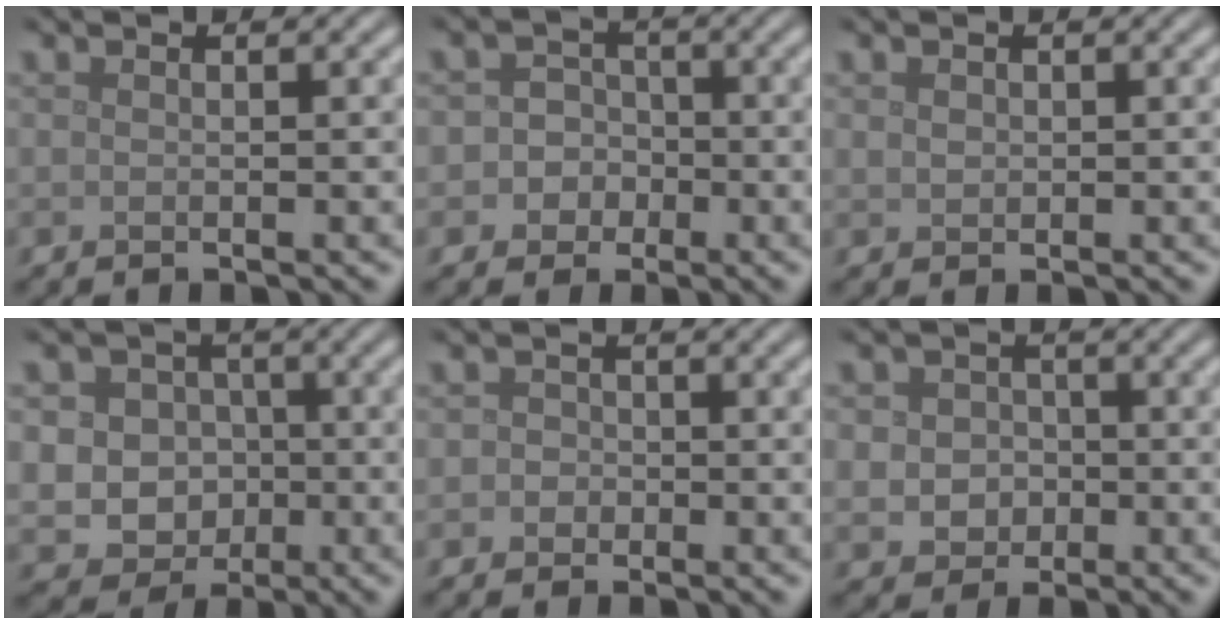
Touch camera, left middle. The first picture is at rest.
{"total": 3.4, "force": [-0.8, 3.2, 0.8], "torque": [0.015, 0.012, -0.030]}
{"total": 0.7, "force": [0.3, 0.6, 0.3], "torque": [-0.006, -0.001, 0.007]}
{"total": 7.3, "force": [-0.4, 6.6, 2.9], "torque": [-0.046, 0.028, -0.042]}
{"total": 1.6, "force": [-0.2, 1.5, 0.5], "torque": [0.010, 0.004, -0.014]}
{"total": 4.1, "force": [-0.2, 3.7, 1.7], "torque": [-0.016, 0.012, -0.017]}